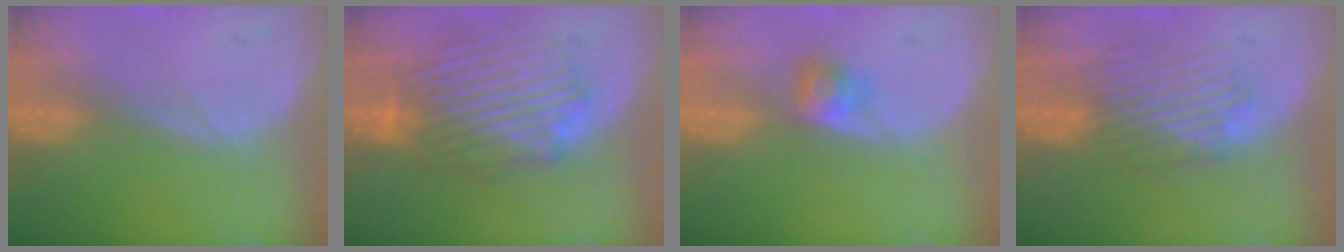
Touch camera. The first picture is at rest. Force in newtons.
{"total": 9.0, "press": 8.6, "slide": 2.6}
{"total": 2.6, "press": 2.4, "slide": 1.0}
{"total": 5.4, "press": 5.1, "slide": 1.7}